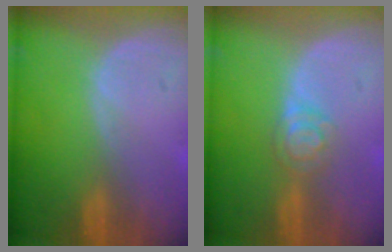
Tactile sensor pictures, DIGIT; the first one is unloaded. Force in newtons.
{"total": 3.9, "press": 3.6, "slide": 1.5}